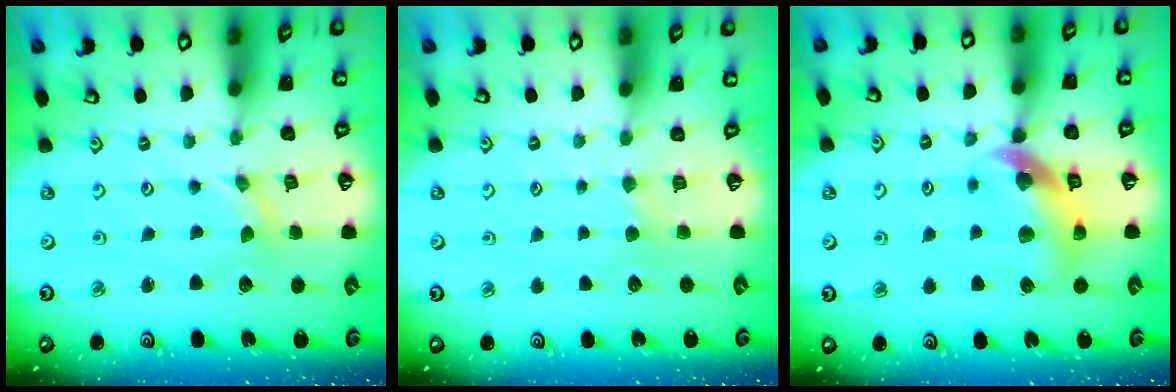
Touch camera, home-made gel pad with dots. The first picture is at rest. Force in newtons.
{"total": 2.4, "press": 2.3, "slide": 0.4}
{"total": 11.7, "press": 11.6, "slide": 1.8}